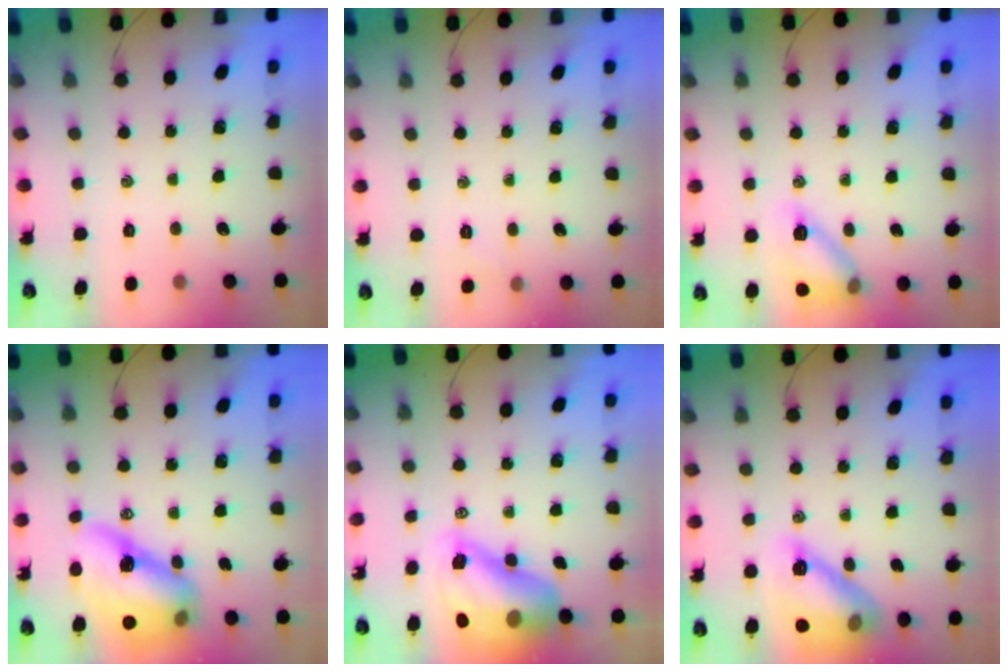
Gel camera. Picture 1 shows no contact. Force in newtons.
{"total": 3.5, "press": 3.3, "slide": 1.1}
{"total": 13.5, "press": 13.5, "slide": 1.1}
{"total": 15.5, "press": 14.9, "slide": 4.3}
{"total": 15.1, "press": 14.5, "slide": 4.1}
{"total": 14.2, "press": 14.2, "slide": 0.7}